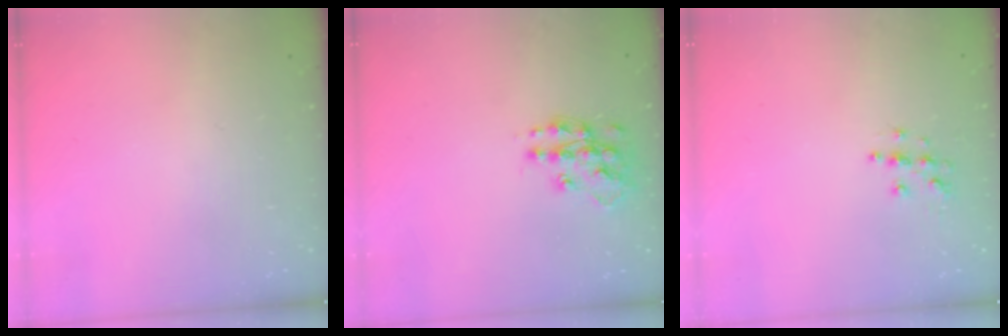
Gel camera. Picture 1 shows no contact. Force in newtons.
{"total": 13.2, "press": 13.1, "slide": 0.9}
{"total": 5.6, "press": 5.6, "slide": 0.2}